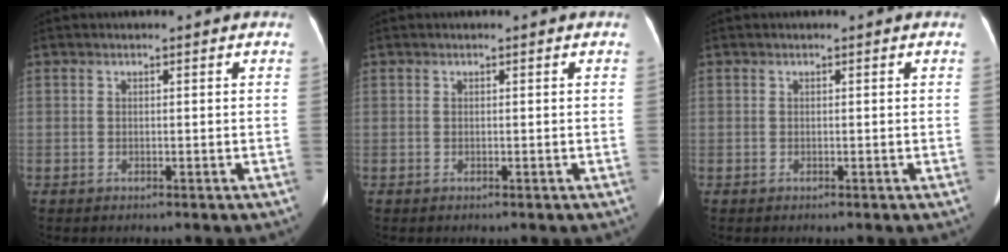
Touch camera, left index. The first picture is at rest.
{"total": 0.0}
{"total": 0.0}